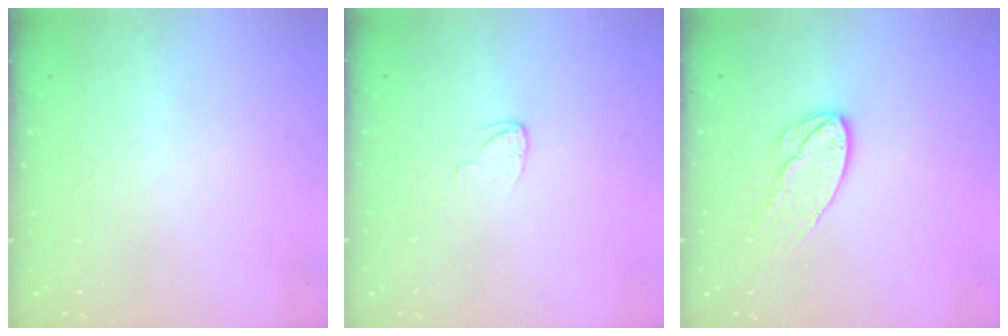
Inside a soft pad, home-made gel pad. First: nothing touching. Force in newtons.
{"total": 3.4, "press": 3.4, "slide": 0.3}
{"total": 10.4, "press": 10.4, "slide": 0.8}